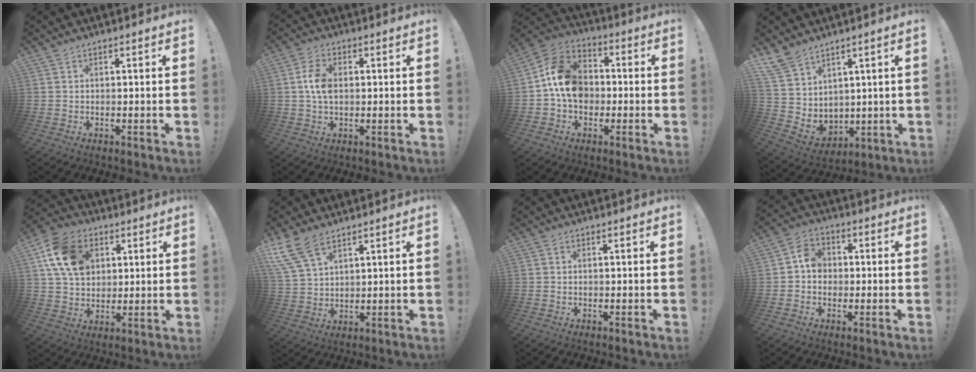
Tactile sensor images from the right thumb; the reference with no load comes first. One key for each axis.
{"total": 7.0, "fx": 0.6, "fy": 4.6, "fz": 5.3, "tx": -0.095, "ty": 0.006, "tz": 0.008}
{"total": 15.0, "fx": 0.0, "fy": 12.3, "fz": 8.6, "tx": -0.133, "ty": 0.020, "tz": 0.007}
{"total": 9.4, "fx": 6.8, "fy": 6.0, "fz": 2.4, "tx": -0.063, "ty": -0.049, "tz": 0.144}
{"total": 15.9, "fx": 5.6, "fy": 12.0, "fz": 8.8, "tx": -0.144, "ty": -0.012, "tz": 0.114}
{"total": 10.3, "fx": 7.2, "fy": 4.6, "fz": 5.8, "tx": -0.128, "ty": -0.029, "tz": 0.142}
{"total": 0.0}
{"total": 6.2, "fx": -0.2, "fy": 5.4, "fz": 3.1, "tx": -0.037, "ty": 0.012, "tz": -0.003}